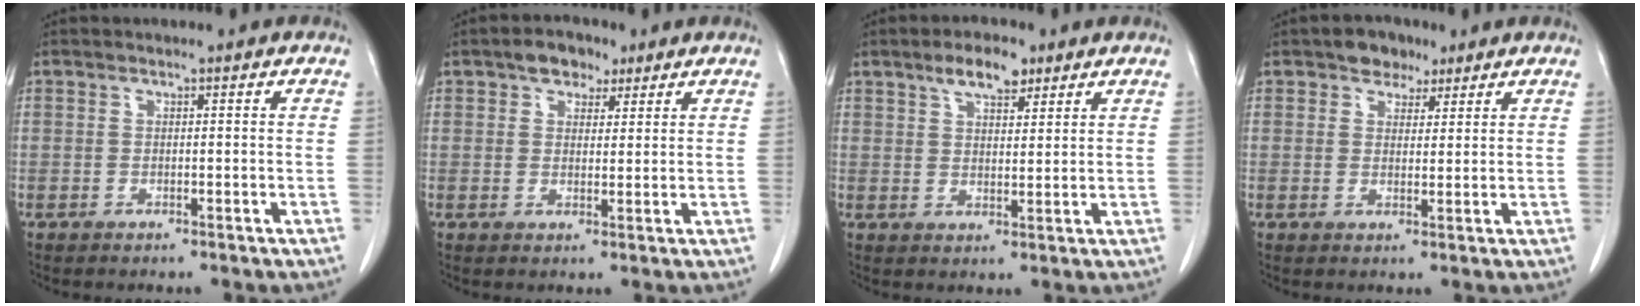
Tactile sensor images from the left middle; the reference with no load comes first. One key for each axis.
{"total": 4.2, "fx": 2.7, "fy": 2.6, "fz": 1.9, "tx": -0.030, "ty": 0.013, "tz": 0.043}
{"total": 5.5, "fx": 3.7, "fy": 2.1, "fz": 3.5, "tx": -0.063, "ty": 0.007, "tz": 0.063}
{"total": 3.9, "fx": 2.7, "fy": 2.5, "fz": 1.5, "tx": -0.023, "ty": 0.008, "tz": 0.044}